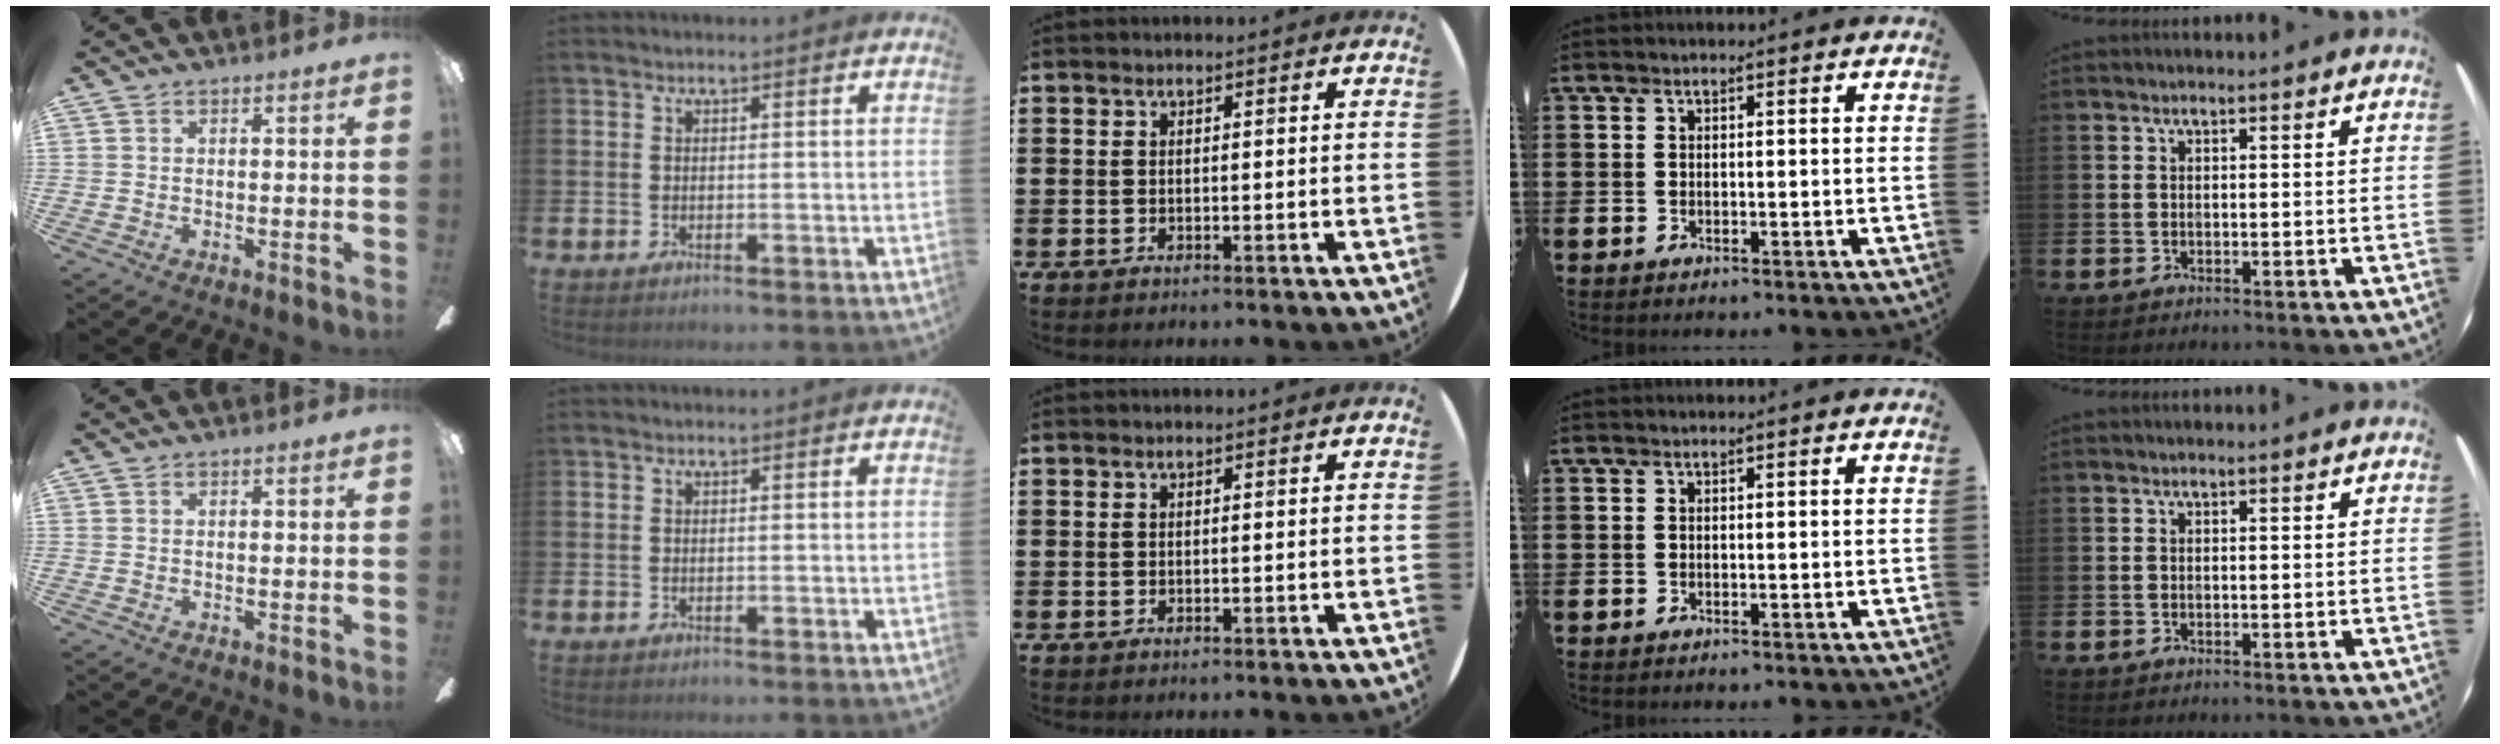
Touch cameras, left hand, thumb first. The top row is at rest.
{}